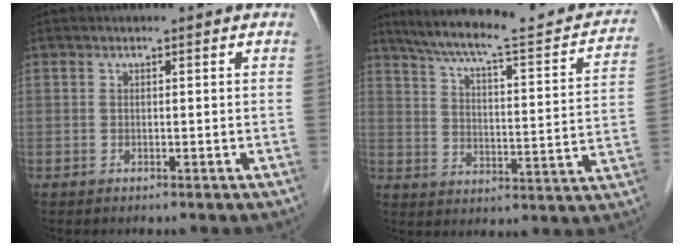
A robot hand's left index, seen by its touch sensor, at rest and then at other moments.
{"total": 23.2, "force": [19.7, 2.8, 11.9], "torque": [-0.179, -0.007, 0.258]}